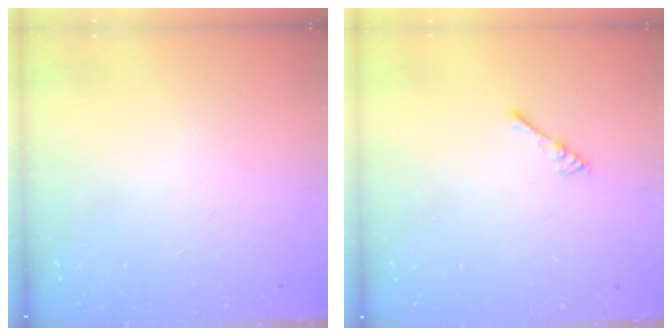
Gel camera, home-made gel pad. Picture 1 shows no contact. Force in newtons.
{"total": 1.8, "press": 1.7, "slide": 0.4}